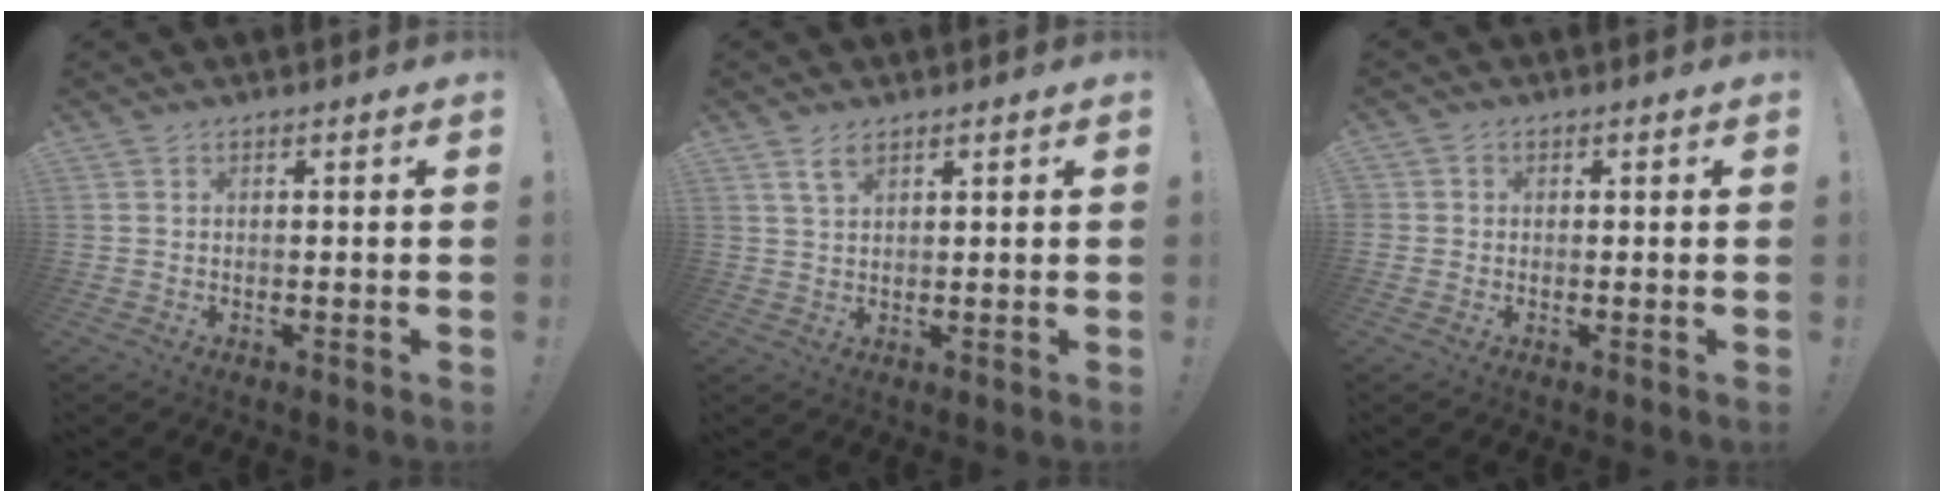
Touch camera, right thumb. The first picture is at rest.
{"total": 3.3, "force": [2.0, 1.3, 2.3], "torque": [-0.039, -0.005, 0.035]}
{"total": 1.1, "force": [-0.2, 1.1, 0.4], "torque": [-0.014, 0.006, -0.002]}